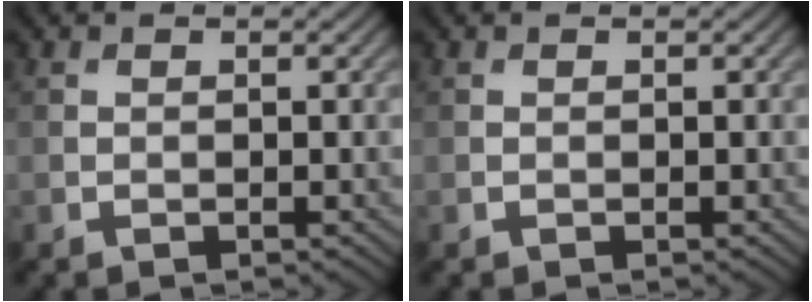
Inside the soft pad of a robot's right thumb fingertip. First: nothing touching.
{"total": 0.0}